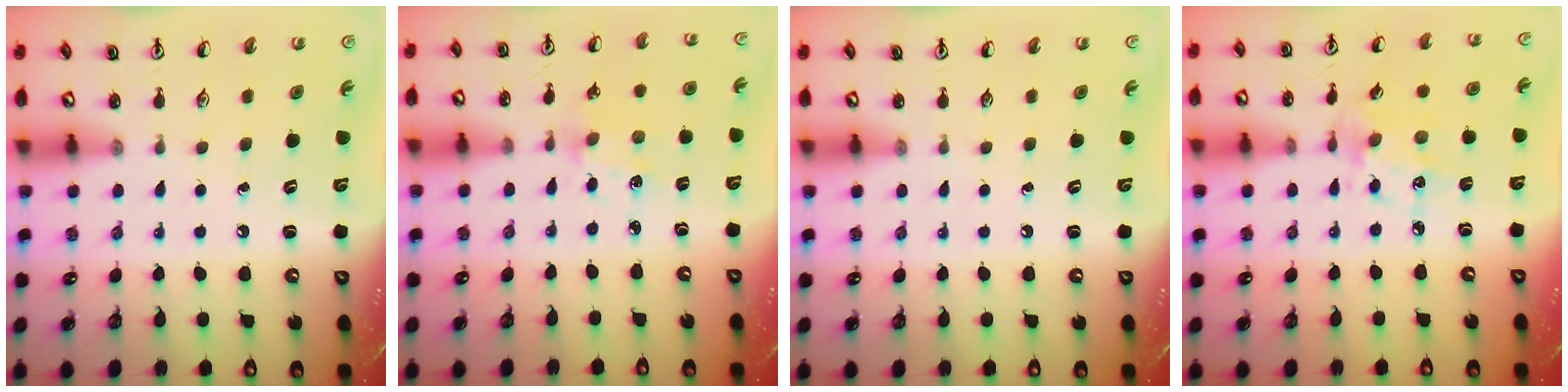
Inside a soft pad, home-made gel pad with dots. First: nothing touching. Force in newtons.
{"total": 2.9, "press": 2.8, "slide": 0.4}
{"total": 0.0}
{"total": 6.6, "press": 6.5, "slide": 1.3}